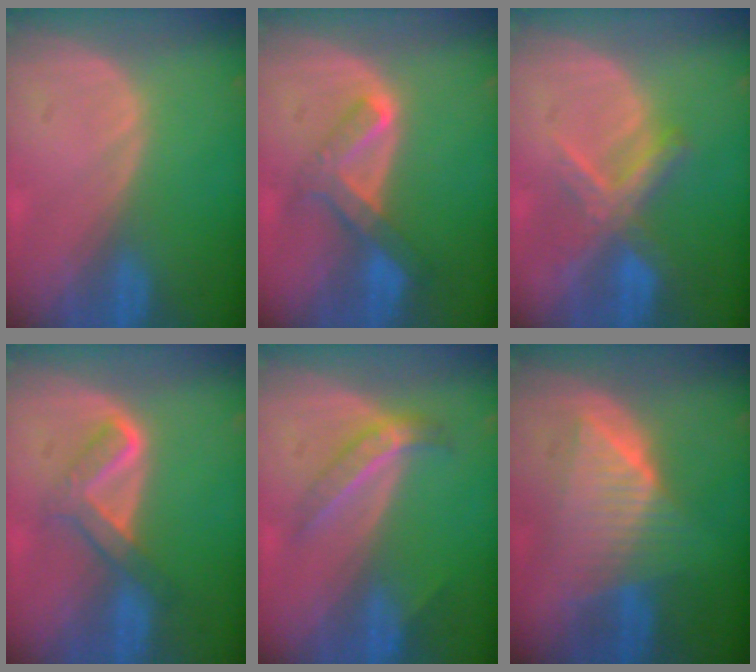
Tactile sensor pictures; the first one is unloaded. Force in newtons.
{"total": 6.7, "press": 5.7, "slide": 3.5}
{"total": 6.7, "press": 6.1, "slide": 2.9}
{"total": 5.1, "press": 5.1, "slide": 0.6}
{"total": 4.1, "press": 4.1, "slide": 0.3}
{"total": 7.4, "press": 7.4, "slide": 0.3}